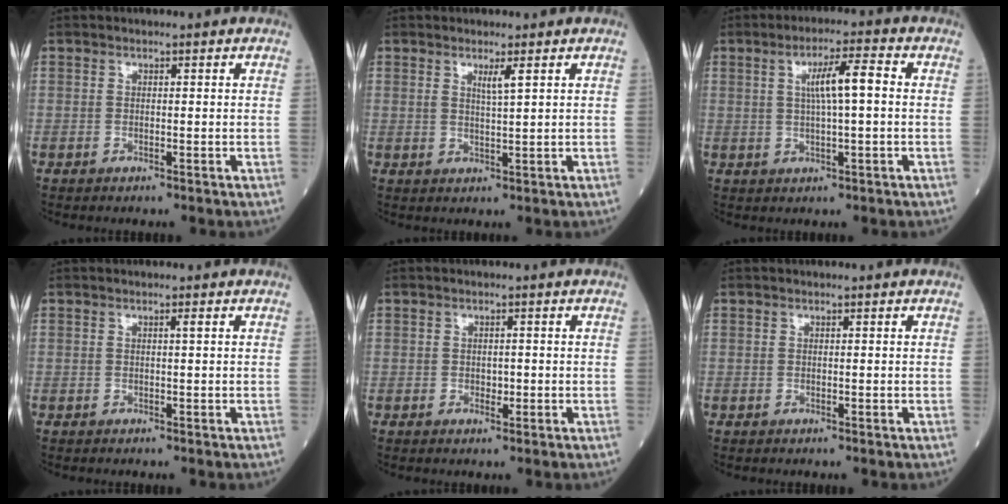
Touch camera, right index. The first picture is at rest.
{"total": 2.3, "force": [1.2, -0.2, 1.9], "torque": [-0.037, -0.006, 0.021]}
{"total": 6.2, "force": [0.9, 0.5, 6.1], "torque": [-0.105, 0.009, 0.016]}
{"total": 0.6, "force": [0.2, -0.1, 0.5], "torque": [-0.011, 0.000, 0.005]}
{"total": 1.4, "force": [-0.3, 0.9, 1.1], "torque": [-0.016, 0.000, -0.003]}
{"total": 0.0}